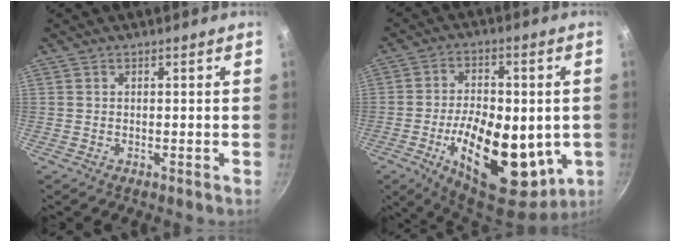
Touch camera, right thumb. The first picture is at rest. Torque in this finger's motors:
{"motor_torque": [2.00, 2.80, 2.06, -0.71, 0.45]}